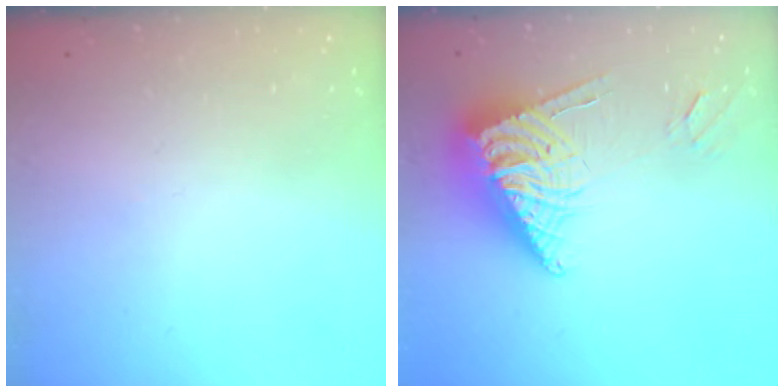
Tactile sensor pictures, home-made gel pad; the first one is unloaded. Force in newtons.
{"total": 12.4, "press": 12.3, "slide": 1.6}